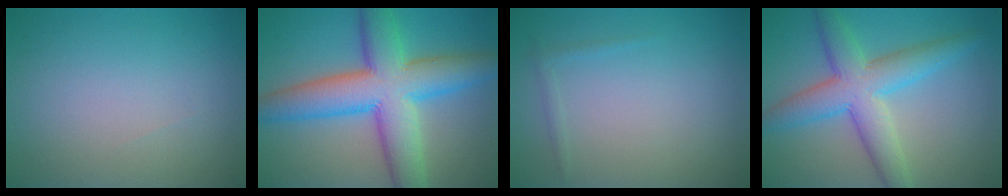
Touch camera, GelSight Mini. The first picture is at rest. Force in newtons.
{"total": 10.8, "press": 10.8, "slide": 0.3}
{"total": 0.7, "press": 0.7, "slide": 0.0}
{"total": 6.6, "press": 6.6, "slide": 0.1}